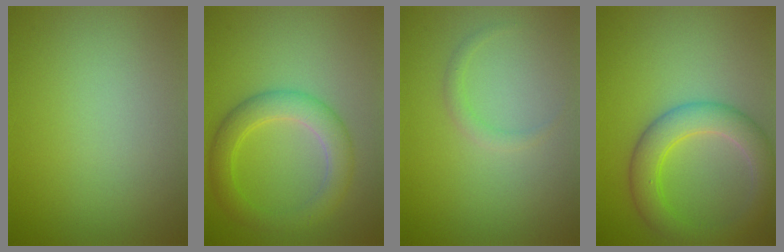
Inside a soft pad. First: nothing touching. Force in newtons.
{"total": 4.2, "press": 4.2, "slide": 0.2}
{"total": 1.1, "press": 1.1, "slide": 0.0}
{"total": 5.2, "press": 5.2, "slide": 0.2}